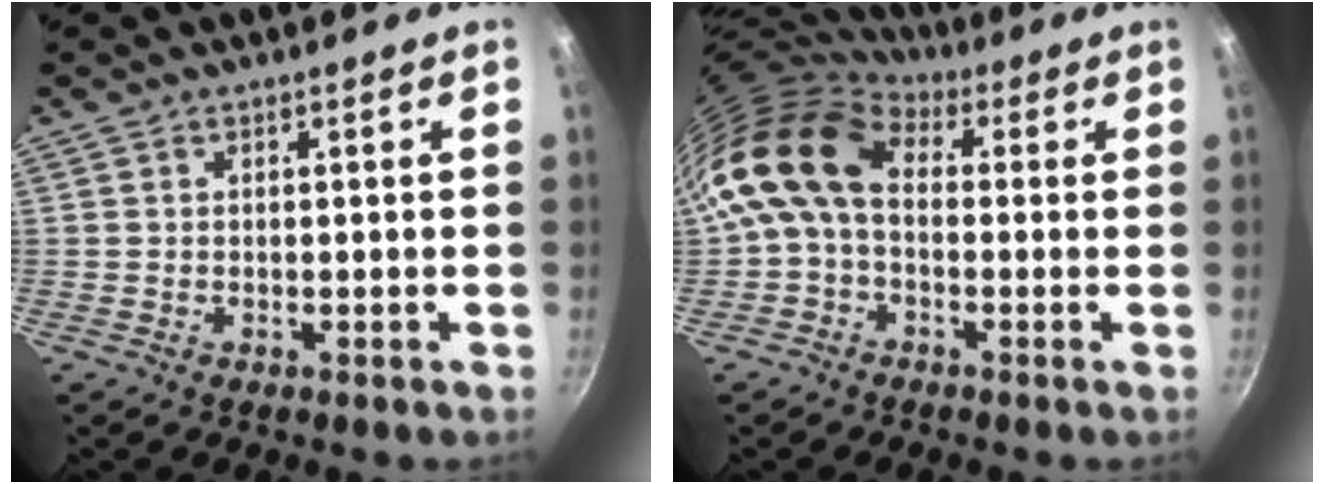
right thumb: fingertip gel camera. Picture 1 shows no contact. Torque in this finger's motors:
{"motor_torque": [0.97, 3.42, 1.14, -1.04, 0.27]}